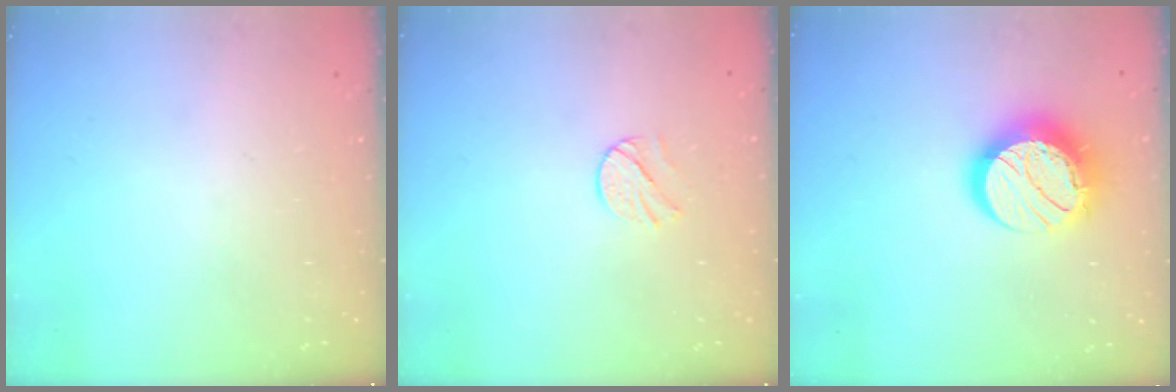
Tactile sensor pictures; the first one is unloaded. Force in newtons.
{"total": 5.7, "press": 5.6, "slide": 0.6}
{"total": 14.6, "press": 14.6, "slide": 1.0}